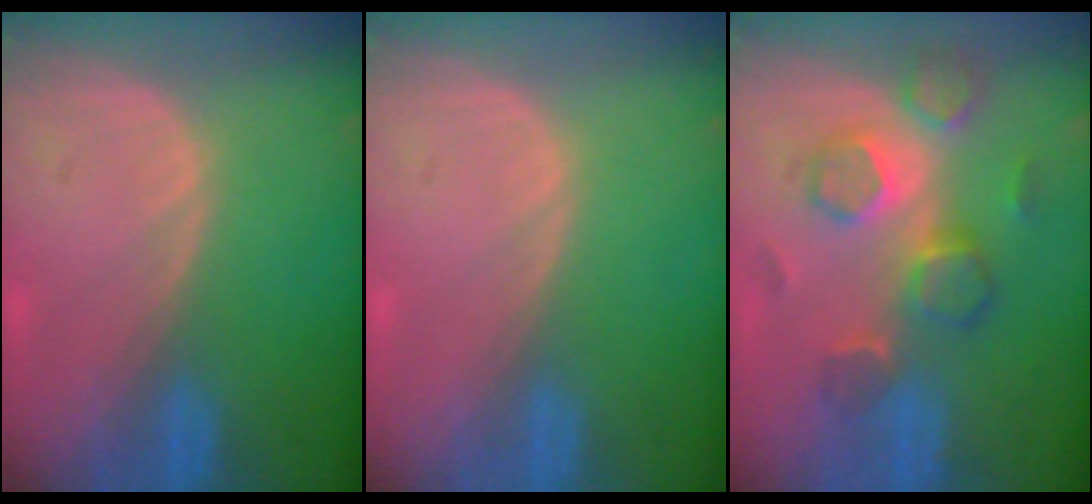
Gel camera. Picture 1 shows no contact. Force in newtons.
{"total": 0.0}
{"total": 9.0, "press": 7.8, "slide": 4.4}